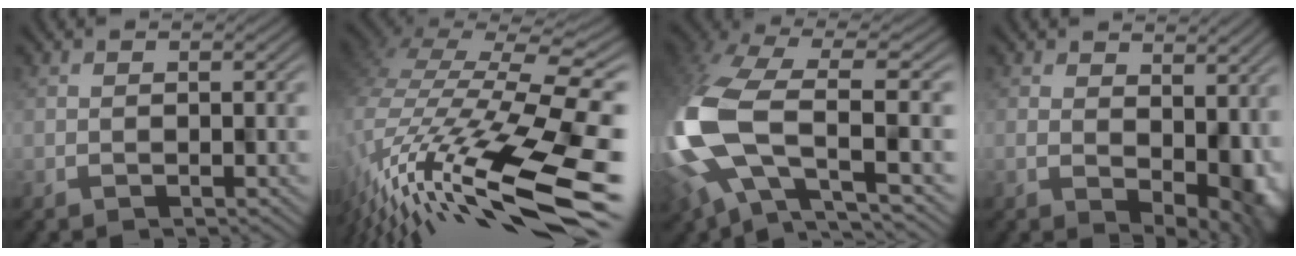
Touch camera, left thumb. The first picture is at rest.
{"total": 16.3, "force": [-7.2, 5.7, 13.5], "torque": [-0.289, -0.029, -0.109]}
{"total": 16.2, "force": [-2.0, 8.5, 13.6], "torque": [-0.346, -0.032, -0.010]}
{"total": 8.3, "force": [-0.7, 4.9, 6.6], "torque": [-0.080, -0.029, 0.014]}